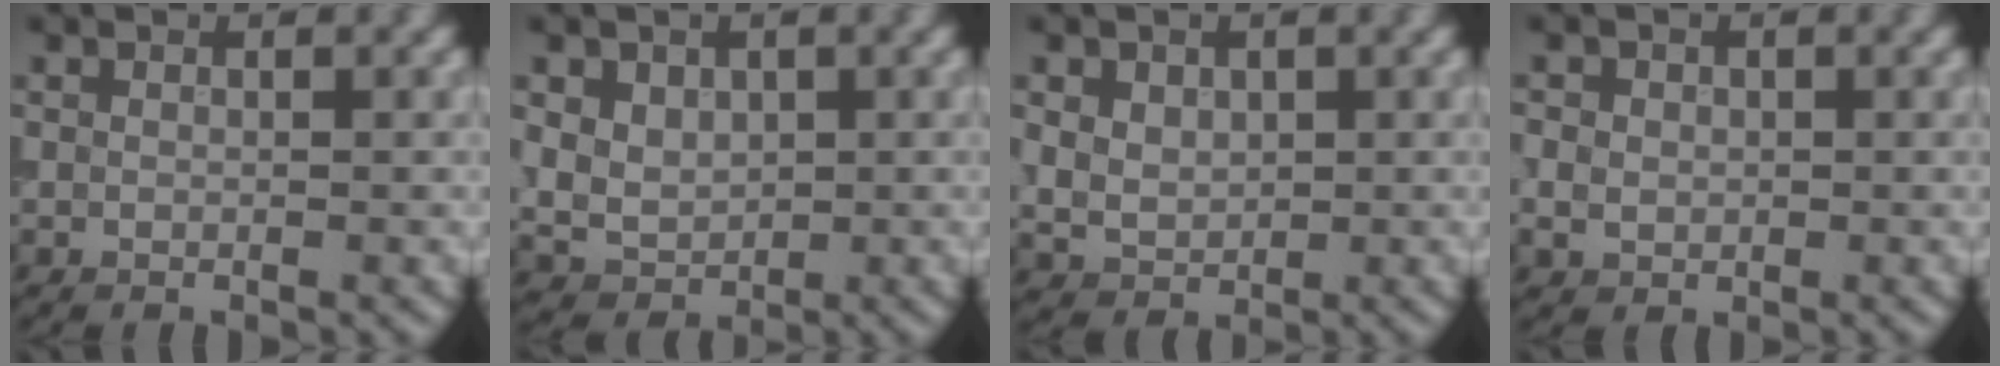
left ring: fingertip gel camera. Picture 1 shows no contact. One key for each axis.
{"total": 4.8, "fx": 1.6, "fy": 3.7, "fz": 2.5, "tx": -0.053, "ty": 0.013, "tz": 0.025}
{"total": 3.1, "fx": 1.1, "fy": 2.4, "fz": 1.6, "tx": -0.039, "ty": 0.007, "tz": 0.021}
{"total": 2.3, "fx": 0.2, "fy": 2.1, "fz": 1.0, "tx": -0.013, "ty": 0.005, "tz": 0.000}